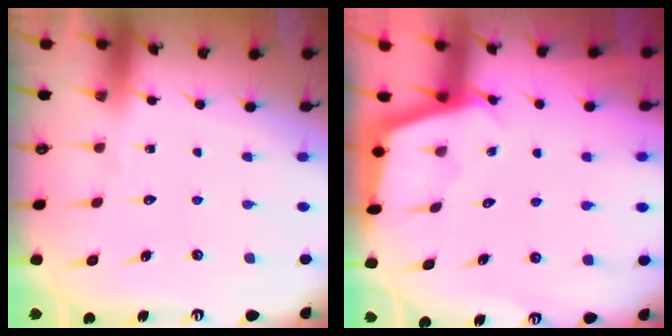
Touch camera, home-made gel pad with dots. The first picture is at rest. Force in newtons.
{"total": 2.3, "press": 2.3, "slide": 0.2}